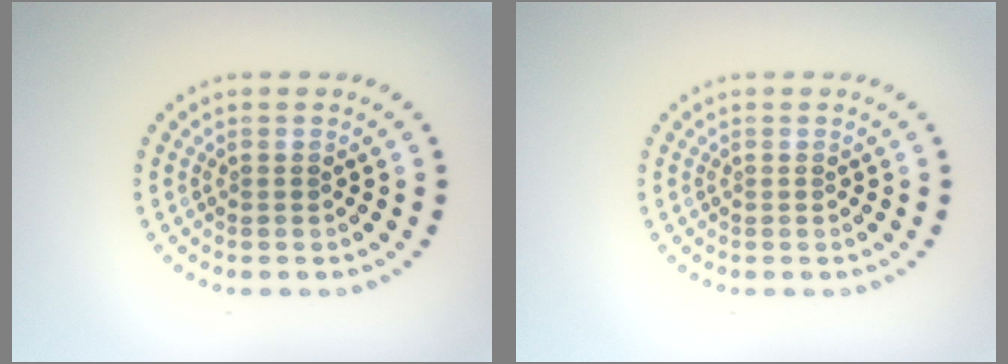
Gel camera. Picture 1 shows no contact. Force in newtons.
{"total": 0.0}